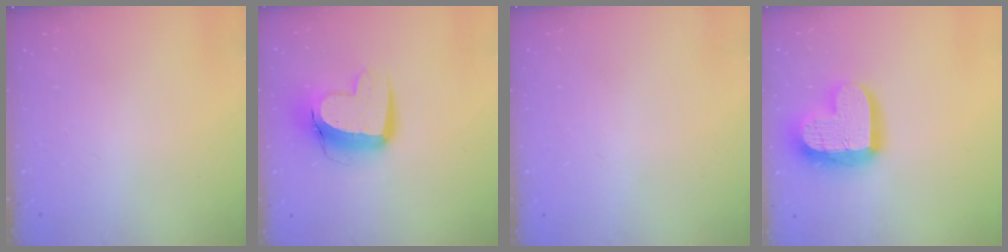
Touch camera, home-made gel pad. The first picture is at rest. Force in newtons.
{"total": 14.0, "press": 14.0, "slide": 1.5}
{"total": 0.0}
{"total": 18.6, "press": 18.6, "slide": 1.4}